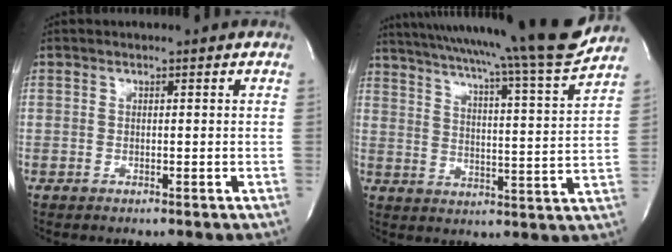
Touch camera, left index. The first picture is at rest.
{"total": 22.8, "force": [20.3, -1.7, 10.3], "torque": [-0.170, -0.052, 0.280]}